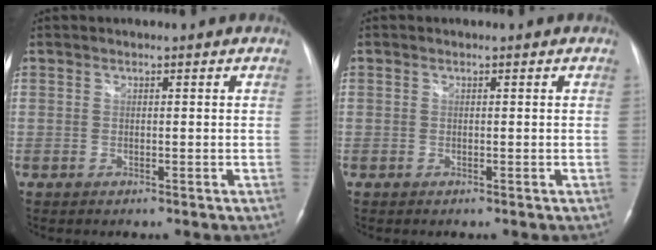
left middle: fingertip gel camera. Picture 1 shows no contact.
{"total": 0.0}